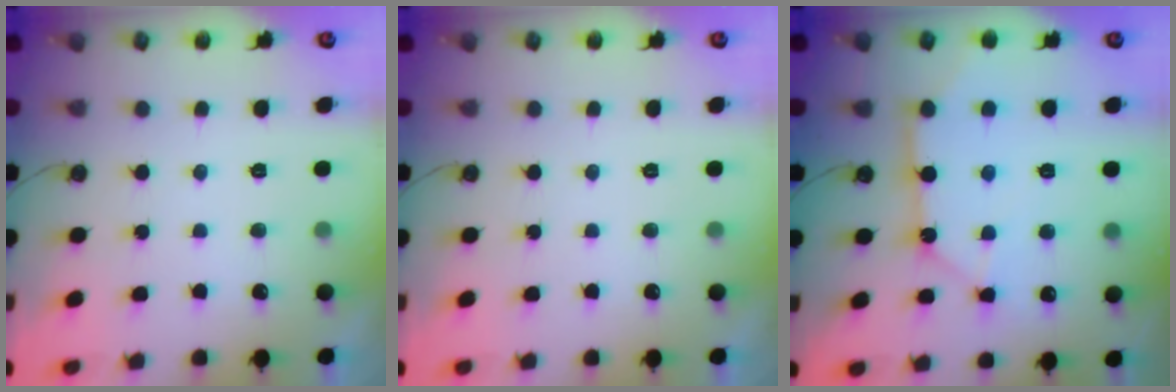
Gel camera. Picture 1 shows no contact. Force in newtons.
{"total": 0.0}
{"total": 12.3, "press": 12.2, "slide": 1.6}